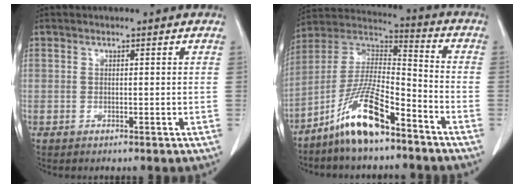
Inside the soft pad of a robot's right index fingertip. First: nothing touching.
{"total": 13.1, "force": [-8.8, 2.6, 9.4], "torque": [-0.193, 0.005, -0.164]}